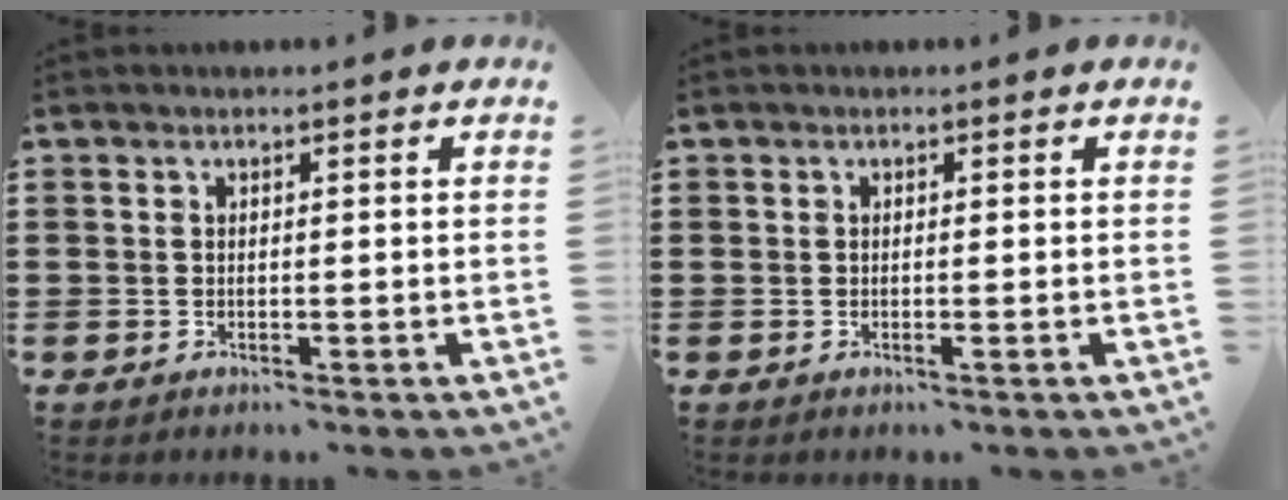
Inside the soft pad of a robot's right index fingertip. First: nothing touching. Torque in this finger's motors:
{"motor_torque": [0.26, 0.22, 0.00, 0.01]}